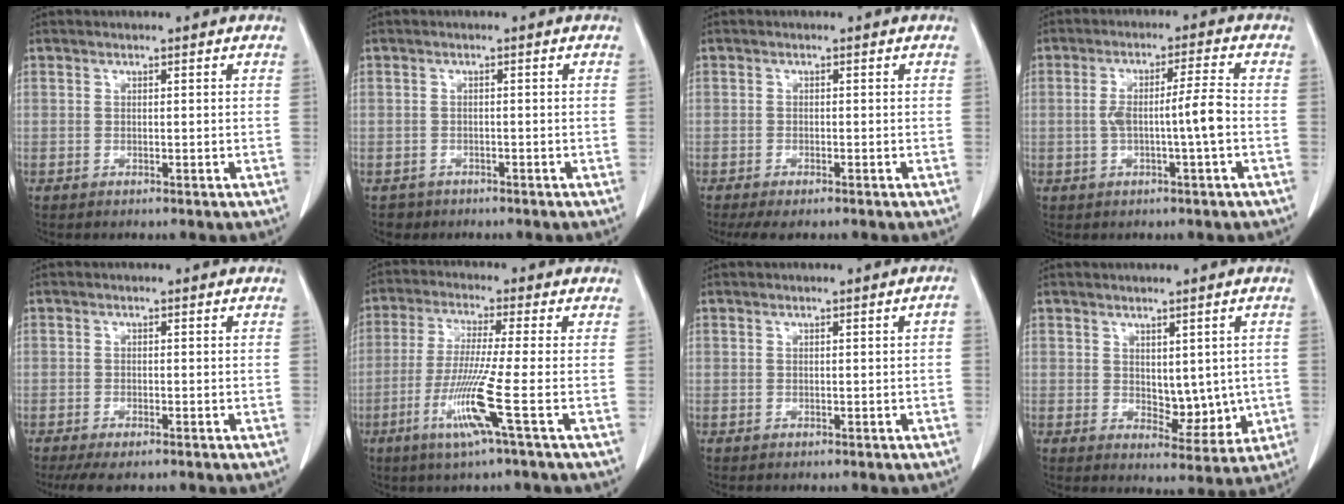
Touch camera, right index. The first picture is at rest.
{"total": 1.8, "force": [-1.0, 1.5, -0.3], "torque": [0.000, 0.008, -0.017]}
{"total": 3.5, "force": [-2.7, 0.9, 2.1], "torque": [-0.030, -0.009, -0.037]}
{"total": 6.3, "force": [-1.1, -0.2, 6.2], "torque": [-0.115, 0.012, -0.016]}
{"total": 4.1, "force": [-3.0, 1.0, 2.5], "torque": [-0.038, -0.009, -0.044]}
{"total": 9.2, "force": [-3.5, -1.7, 8.3], "torque": [-0.165, -0.027, -0.076]}
{"total": 0.8, "force": [-0.1, 0.1, 0.8], "torque": [-0.005, 0.002, 0.000]}
{"total": 6.0, "force": [0.2, 3.3, 5.0], "torque": [-0.058, -0.009, 0.017]}